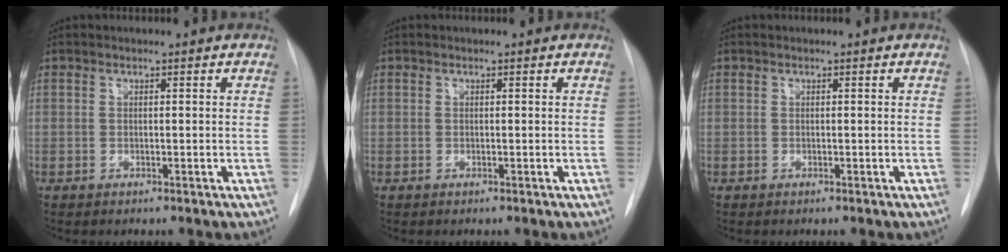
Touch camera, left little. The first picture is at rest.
{"total": 0.0}
{"total": 0.0}